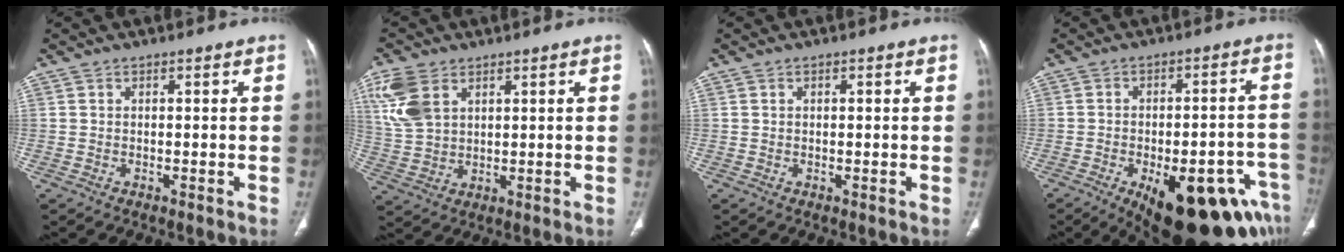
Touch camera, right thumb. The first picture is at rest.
{"total": 9.3, "force": [4.3, 5.8, 5.9], "torque": [-0.132, -0.005, 0.095]}
{"total": 0.9, "force": [0.3, 0.4, 0.8], "torque": [-0.018, 0.005, 0.006]}
{"total": 23.5, "force": [-11.8, 9.6, 17.9], "torque": [-0.163, 0.046, -0.147]}